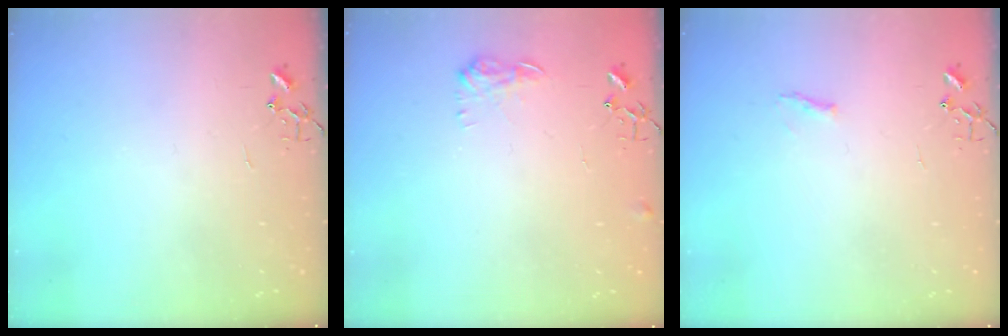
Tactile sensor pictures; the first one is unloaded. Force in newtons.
{"total": 7.6, "press": 7.6, "slide": 0.3}
{"total": 4.7, "press": 4.6, "slide": 0.6}